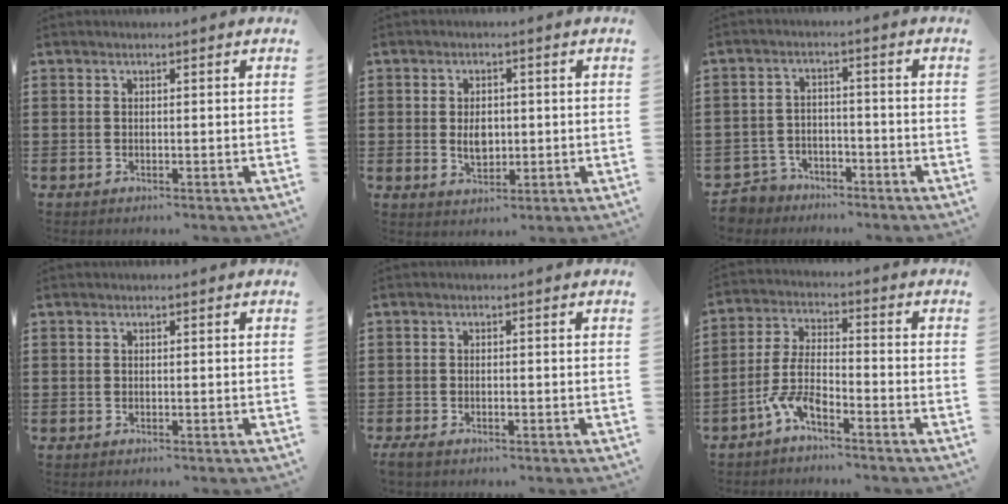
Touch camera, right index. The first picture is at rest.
{"total": 3.7, "force": [0.0, 2.6, 2.6], "torque": [-0.047, 0.004, -0.004]}
{"total": 3.8, "force": [-3.5, 1.5, 0.0], "torque": [-0.016, 0.003, -0.077]}
{"total": 0.0}
{"total": 1.2, "force": [-0.7, 0.5, 0.8], "torque": [-0.023, -0.004, -0.016]}
{"total": 6.2, "force": [-4.2, 1.7, 4.2], "torque": [-0.115, -0.008, -0.090]}